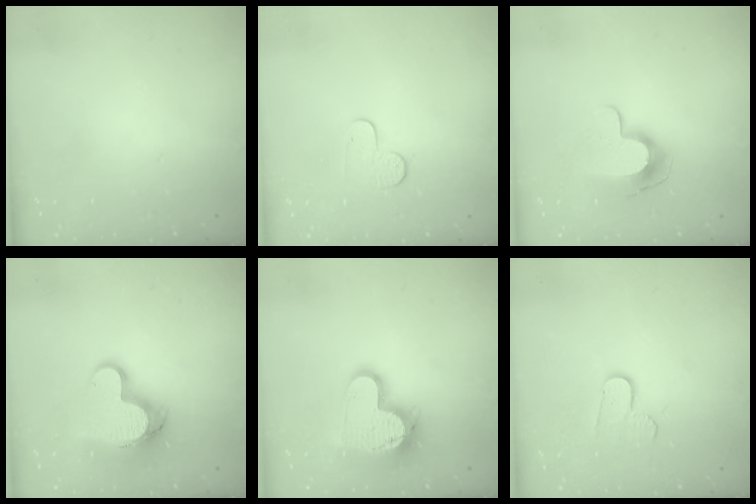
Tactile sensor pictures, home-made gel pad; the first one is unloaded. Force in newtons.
{"total": 5.5, "press": 5.5, "slide": 0.6}
{"total": 10.2, "press": 10.1, "slide": 0.5}
{"total": 13.8, "press": 13.7, "slide": 1.2}
{"total": 13.7, "press": 13.6, "slide": 1.3}
{"total": 6.6, "press": 6.6, "slide": 0.6}